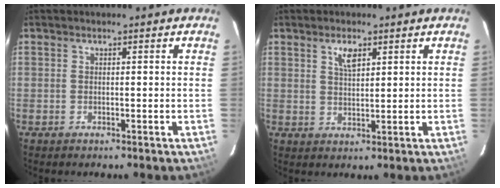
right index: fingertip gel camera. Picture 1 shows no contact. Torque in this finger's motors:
{"motor_torque": [0.09, 0.04, 0.06, 0.06]}